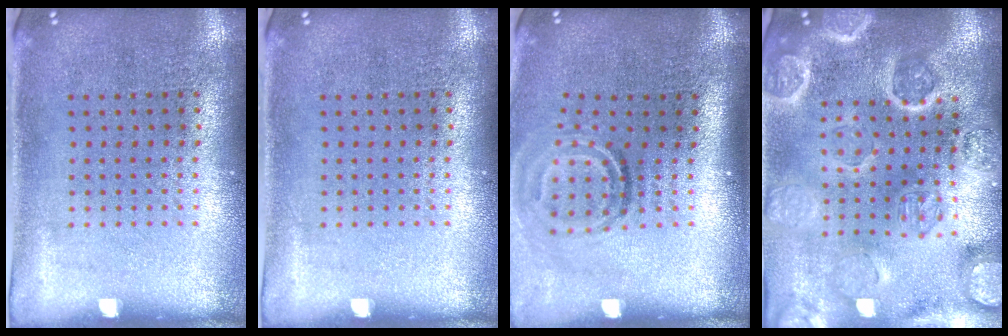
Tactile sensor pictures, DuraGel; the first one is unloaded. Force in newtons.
{"total": 0.0}
{"total": 1.9, "press": 1.2, "slide": 1.5}
{"total": 4.4, "press": 4.0, "slide": 1.8}